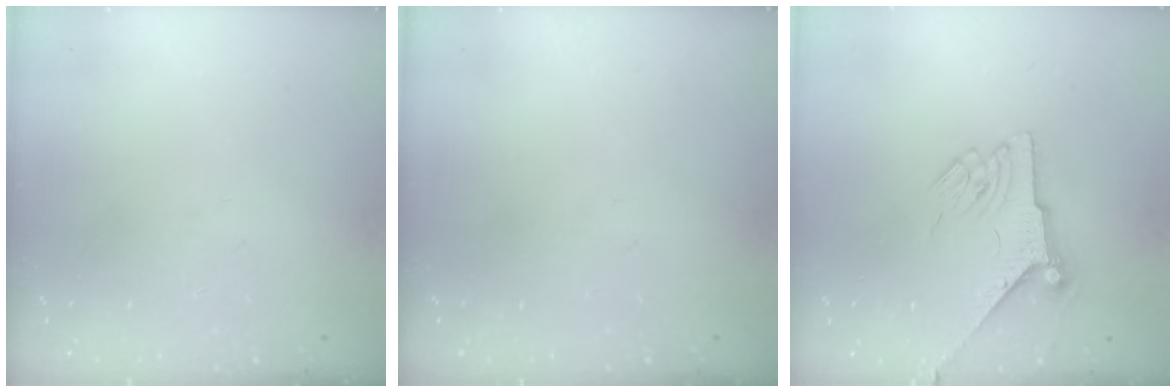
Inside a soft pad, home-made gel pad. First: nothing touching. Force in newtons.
{"total": 0.0}
{"total": 6.3, "press": 6.2, "slide": 1.0}